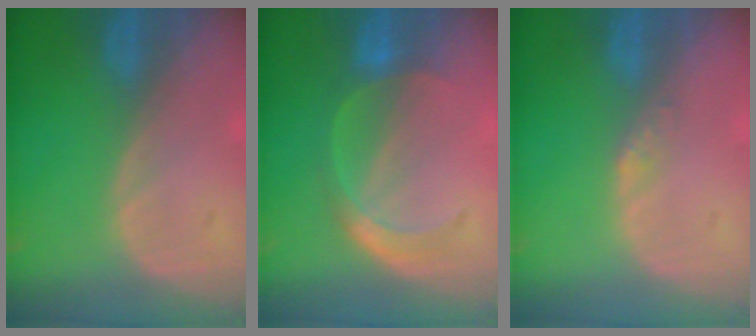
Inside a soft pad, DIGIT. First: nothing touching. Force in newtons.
{"total": 4.9, "press": 4.9, "slide": 0.3}
{"total": 1.2, "press": 1.2, "slide": 0.1}